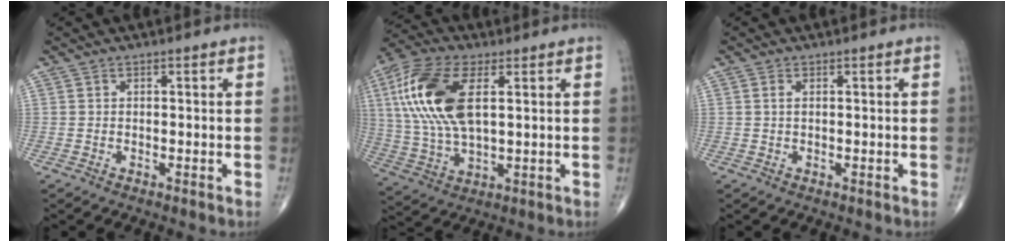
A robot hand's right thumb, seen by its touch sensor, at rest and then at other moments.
{"total": 17.4, "force": [4.3, 8.1, 14.7], "torque": [-0.322, 0.002, 0.082]}
{"total": 0.9, "force": [0.3, 0.4, 0.8], "torque": [-0.019, 0.003, 0.005]}